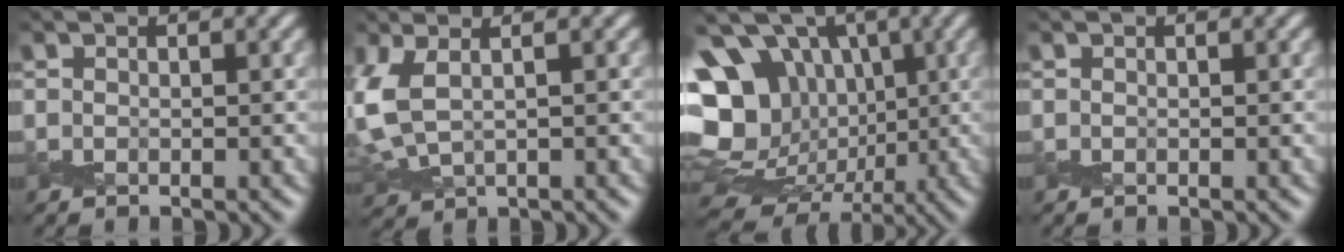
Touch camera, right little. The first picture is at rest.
{"total": 4.8, "force": [1.2, 2.8, 3.8], "torque": [-0.110, 0.000, 0.028]}
{"total": 17.4, "force": [2.3, 14.4, 9.5], "torque": [-0.199, 0.011, 0.040]}
{"total": 0.0}